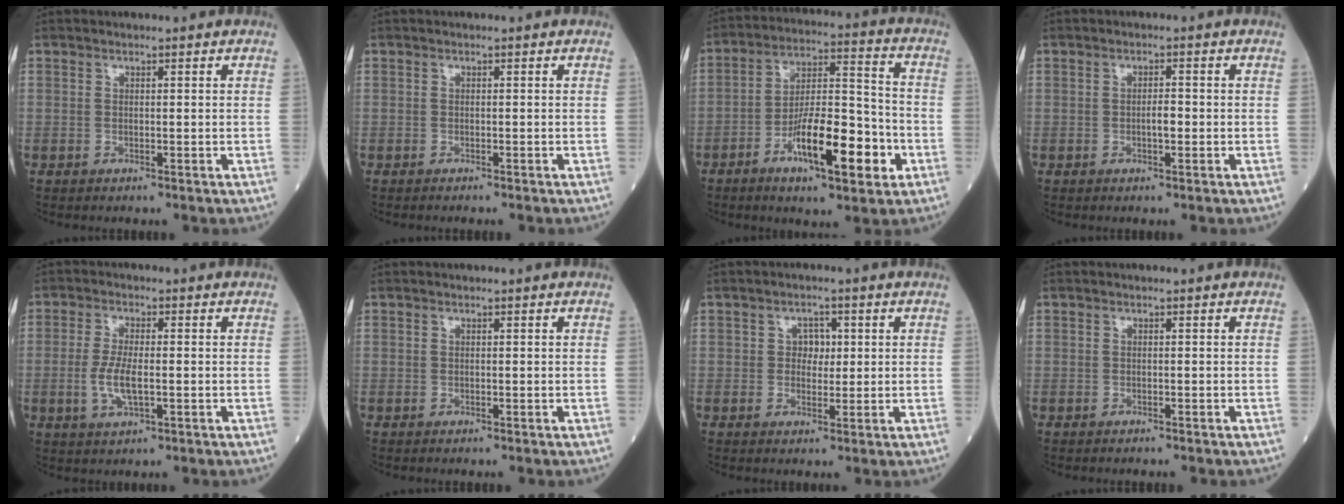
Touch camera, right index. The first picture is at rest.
{"total": 0.8, "force": [-0.7, -0.1, 0.4], "torque": [-0.002, 0.001, -0.008]}
{"total": 14.2, "force": [-5.8, 3.4, 12.5], "torque": [-0.217, 0.004, -0.092]}
{"total": 1.7, "force": [-0.3, 0.4, 1.6], "torque": [-0.029, 0.002, -0.004]}
{"total": 5.1, "force": [-0.8, 1.5, 4.8], "torque": [-0.107, -0.005, -0.012]}
{"total": 0.0}
{"total": 2.7, "force": [0.6, 2.0, 1.8], "torque": [-0.021, 0.003, 0.010]}
{"total": 0.7, "force": [-0.6, 0.1, 0.4], "torque": [-0.008, -0.001, -0.005]}